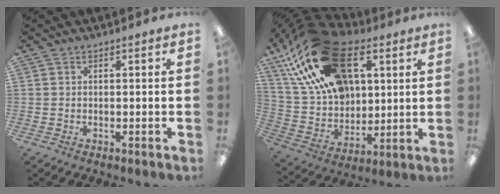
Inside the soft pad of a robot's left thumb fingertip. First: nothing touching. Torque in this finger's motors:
{"motor_torque": [1.18, 1.19, 1.44, -1.33, 0.71]}